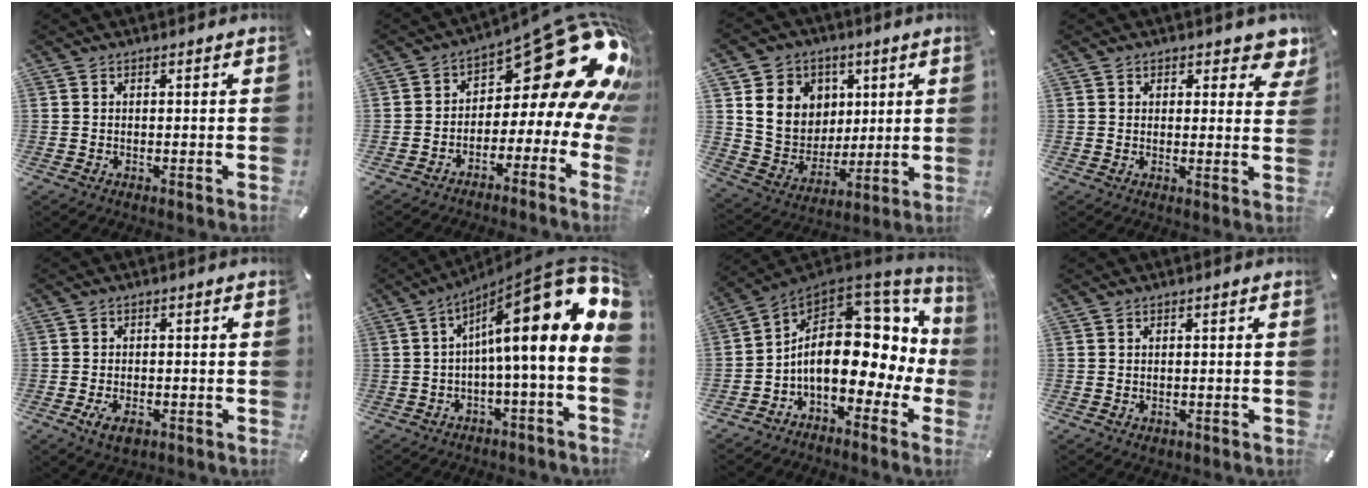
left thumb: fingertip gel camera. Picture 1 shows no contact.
{"total": 21.4, "force": [9.0, 9.5, 16.9], "torque": [-0.208, -0.080, 0.151]}
{"total": 12.4, "force": [3.8, 11.5, 2.6], "torque": [-0.054, -0.017, 0.086]}
{"total": 4.8, "force": [3.0, 2.9, 2.3], "torque": [-0.012, -0.014, 0.048]}
{"total": 3.7, "force": [-1.9, 2.1, 2.5], "torque": [-0.054, 0.005, -0.036]}
{"total": 18.6, "force": [4.5, 3.3, 17.7], "torque": [-0.271, -0.056, 0.062]}
{"total": 15.4, "force": [0.6, 10.3, 11.3], "torque": [-0.193, -0.036, 0.007]}
{"total": 1.0, "force": [-0.4, 0.8, 0.4], "torque": [-0.006, 0.003, -0.008]}